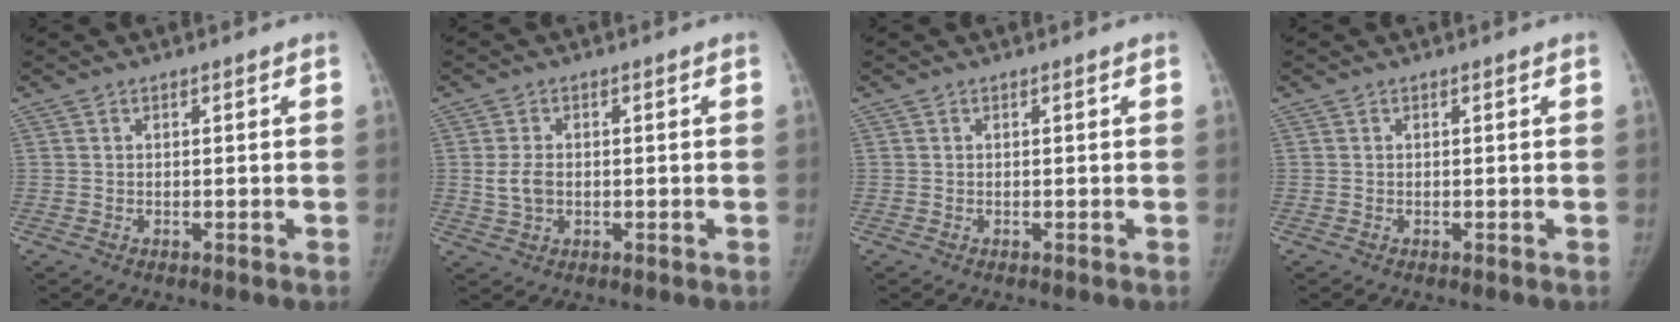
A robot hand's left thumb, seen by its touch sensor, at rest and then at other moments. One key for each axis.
{"total": 3.8, "fx": -0.2, "fy": 2.7, "fz": 2.6, "tx": -0.048, "ty": 0.003, "tz": 0.001}
{"total": 0.0}
{"total": 0.0}